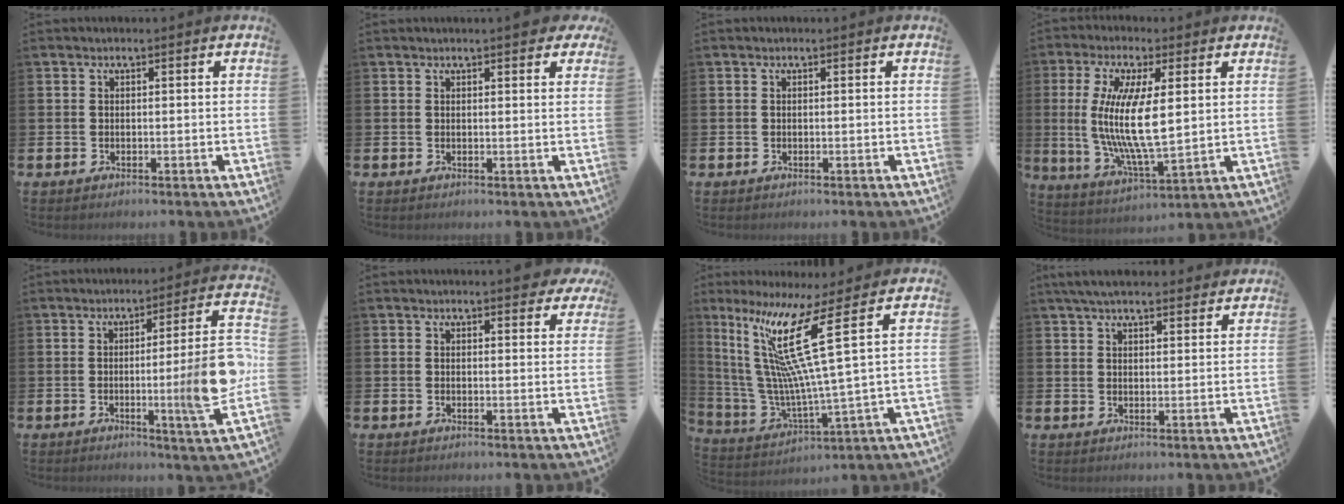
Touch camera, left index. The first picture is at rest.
{"total": 1.8, "force": [1.7, 0.2, 0.6], "torque": [-0.002, -0.001, 0.028]}
{"total": 0.0}
{"total": 11.1, "force": [2.5, 3.3, 10.3], "torque": [-0.200, -0.022, 0.038]}
{"total": 10.5, "force": [-1.1, -0.2, 10.4], "torque": [-0.143, -0.025, -0.029]}
{"total": 2.4, "force": [2.3, 0.5, 0.4], "torque": [0.000, -0.008, 0.039]}
{"total": 14.9, "force": [6.5, 1.0, 13.4], "torque": [-0.291, -0.045, 0.090]}
{"total": 4.8, "force": [4.4, 1.0, 1.4], "torque": [-0.037, -0.011, 0.082]}